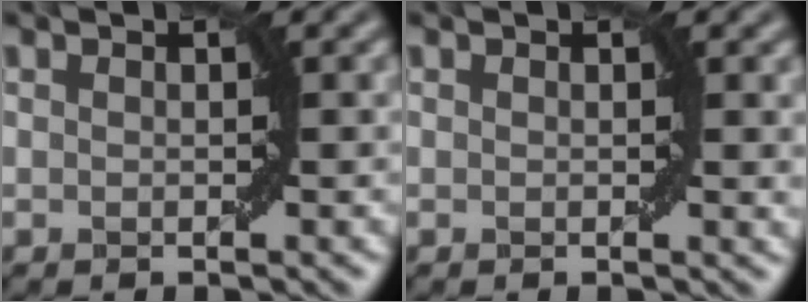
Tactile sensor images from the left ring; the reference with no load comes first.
{"total": 0.8, "force": [0.3, 0.1, 0.7], "torque": [-0.006, -0.005, 0.004]}